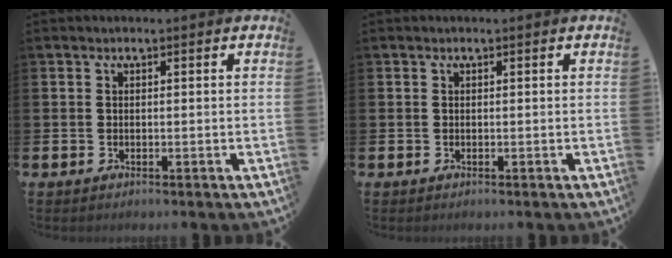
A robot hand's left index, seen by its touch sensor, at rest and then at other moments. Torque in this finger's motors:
{"motor_torque": [0.03, 0.04, 0.00, 0.00]}